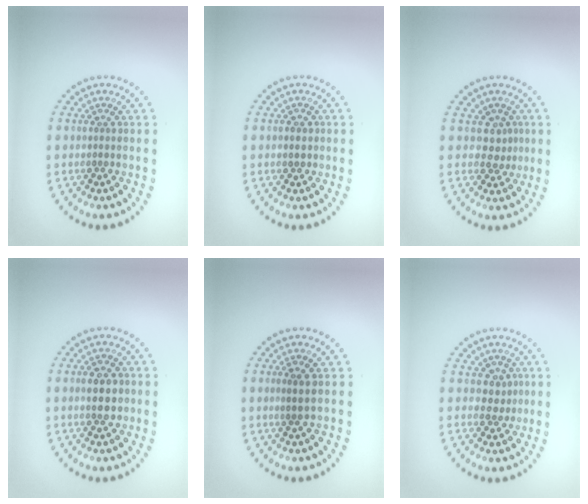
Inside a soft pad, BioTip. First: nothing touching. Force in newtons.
{"total": 1.1, "press": 1.0, "slide": 0.4}
{"total": 1.9, "press": 1.4, "slide": 1.3}
{"total": 2.8, "press": 2.8, "slide": 0.2}
{"total": 1.3, "press": 1.1, "slide": 0.6}
{"total": 1.6, "press": 1.3, "slide": 0.9}